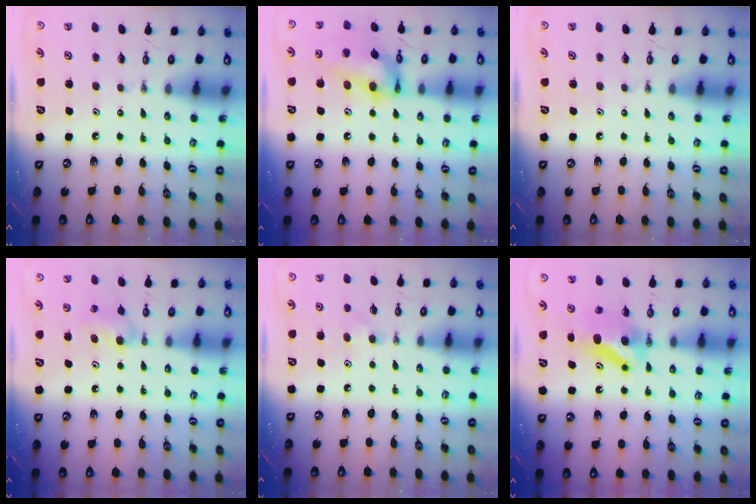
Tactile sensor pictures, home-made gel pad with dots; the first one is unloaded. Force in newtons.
{"total": 15.5, "press": 15.4, "slide": 1.1}
{"total": 0.0}
{"total": 4.6, "press": 4.6, "slide": 0.8}
{"total": 3.9, "press": 3.6, "slide": 1.3}
{"total": 7.4, "press": 7.0, "slide": 2.3}